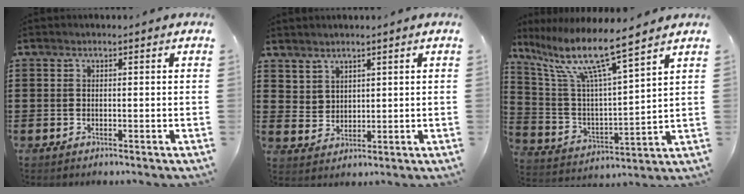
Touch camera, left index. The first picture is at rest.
{"total": 3.3, "force": [2.7, 1.9, 0.1], "torque": [-0.005, -0.003, 0.051]}
{"total": 10.9, "force": [8.1, 0.9, 7.2], "torque": [-0.170, -0.049, 0.132]}